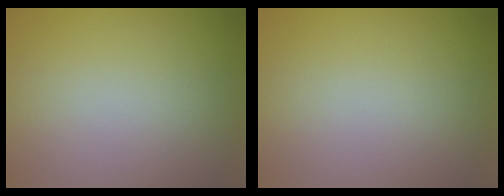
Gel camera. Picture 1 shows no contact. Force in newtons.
{"total": 0.0}